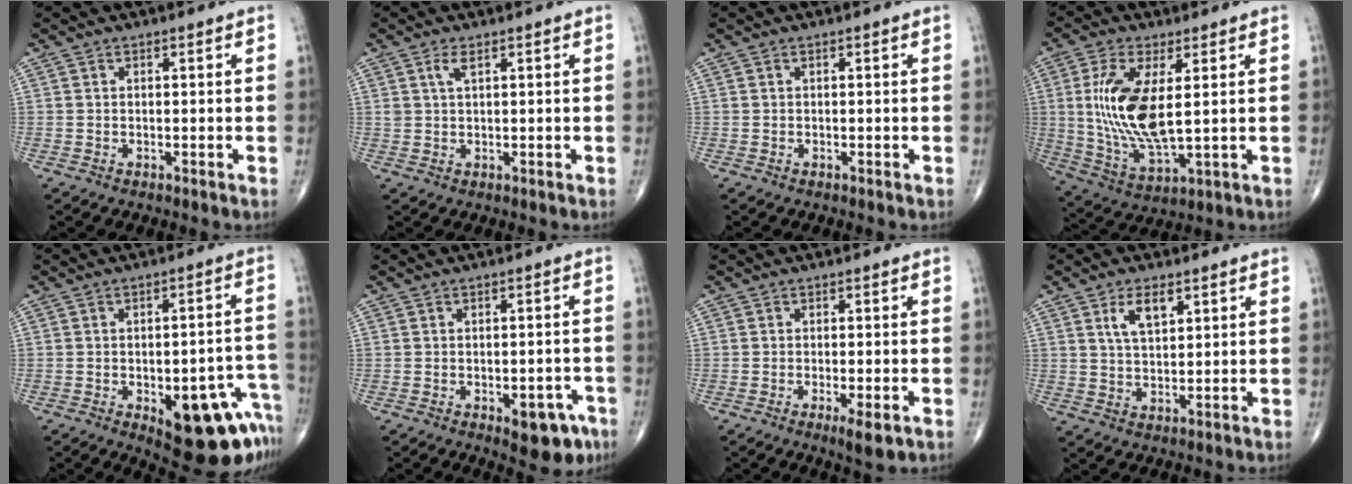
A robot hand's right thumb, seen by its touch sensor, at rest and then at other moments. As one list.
[{"total": 2.3, "force": [1.2, 0.9, 1.7], "torque": [-0.037, -0.001, 0.027]}, {"total": 0.0}, {"total": 14.6, "force": [2.2, 5.7, 13.2], "torque": [-0.279, -0.022, 0.051]}, {"total": 17.4, "force": [-7.5, 7.4, 13.9], "torque": [-0.105, 0.044, -0.078]}, {"total": 7.5, "force": [-3.7, 3.6, 5.4], "torque": [-0.045, 0.020, -0.038]}, {"total": 4.3, "force": [-1.8, 1.0, 3.7], "torque": [-0.059, -0.008, -0.027]}, {"total": 5.5, "force": [2.7, 2.6, 4.1], "torque": [-0.067, -0.013, 0.052]}]